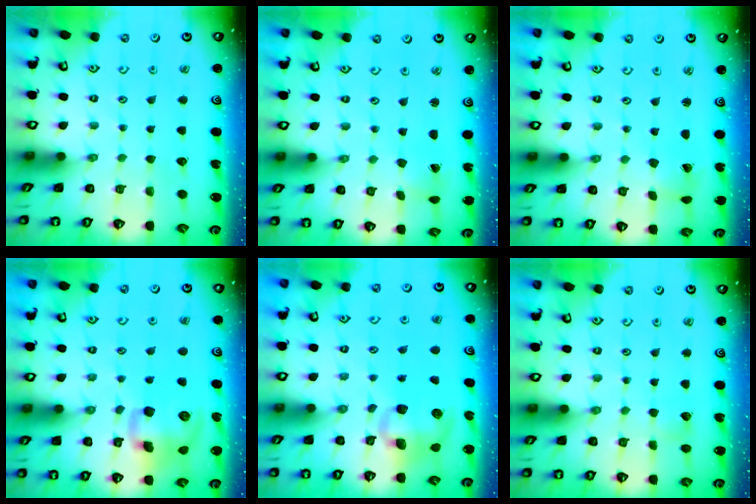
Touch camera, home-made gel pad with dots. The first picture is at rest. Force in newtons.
{"total": 0.7, "press": 0.7, "slide": 0.1}
{"total": 1.2, "press": 1.2, "slide": 0.1}
{"total": 13.6, "press": 13.4, "slide": 2.4}
{"total": 10.2, "press": 10.0, "slide": 1.8}
{"total": 3.4, "press": 3.4, "slide": 0.3}